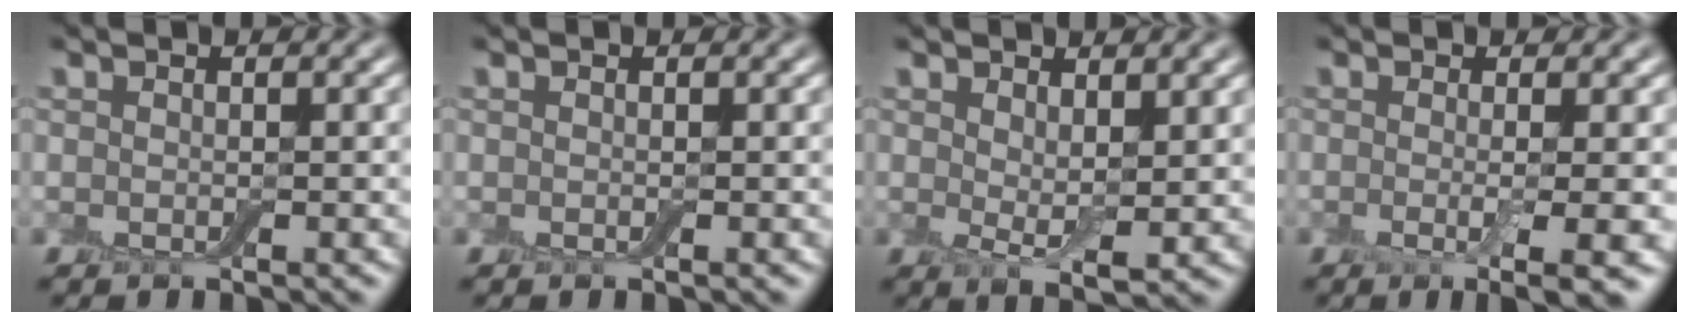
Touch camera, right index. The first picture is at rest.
{"total": 0.0}
{"total": 3.0, "force": [1.3, 1.0, 2.4], "torque": [-0.043, -0.010, 0.026]}
{"total": 4.5, "force": [-0.8, 0.9, 4.3], "torque": [-0.066, -0.011, -0.012]}